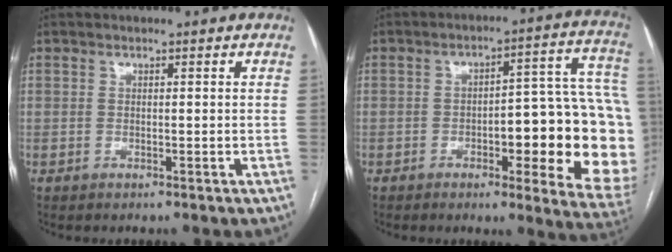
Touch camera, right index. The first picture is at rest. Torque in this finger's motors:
{"motor_torque": [1.18, 0.26, 0.66, 0.12]}